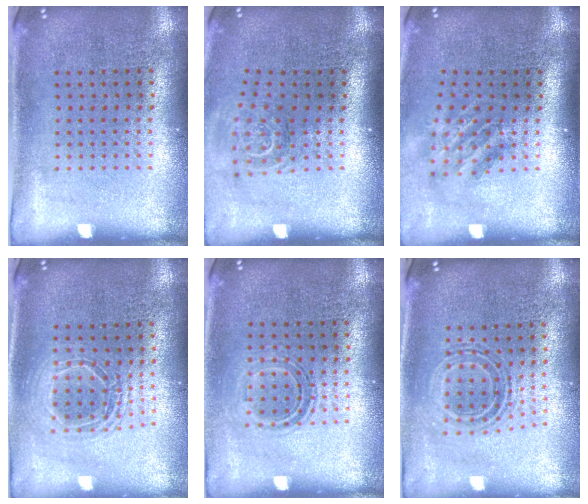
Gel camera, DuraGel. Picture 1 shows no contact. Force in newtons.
{"total": 1.7, "press": 1.1, "slide": 1.3}
{"total": 1.8, "press": 1.3, "slide": 1.3}
{"total": 1.6, "press": 1.4, "slide": 0.9}
{"total": 1.1, "press": 0.9, "slide": 0.5}
{"total": 0.8, "press": 0.7, "slide": 0.3}